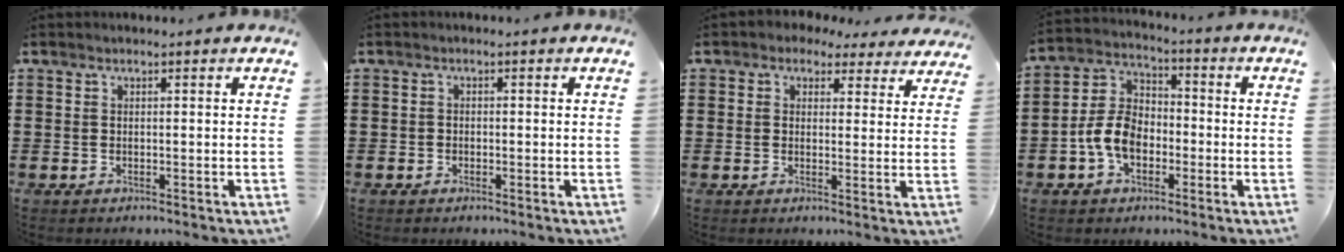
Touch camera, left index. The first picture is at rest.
{"total": 0.8, "force": [-0.6, 0.5, 0.2], "torque": [-0.006, 0.001, -0.013]}
{"total": 2.8, "force": [2.2, 1.5, 0.8], "torque": [-0.019, -0.002, 0.039]}
{"total": 7.5, "force": [-2.7, 5.0, 5.0], "torque": [-0.132, 0.007, -0.061]}